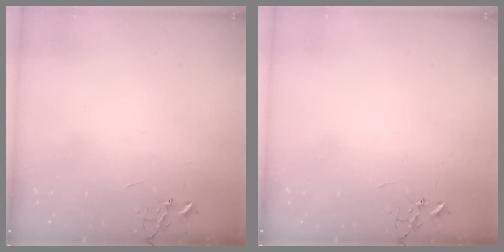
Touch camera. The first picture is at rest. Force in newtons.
{"total": 0.0}